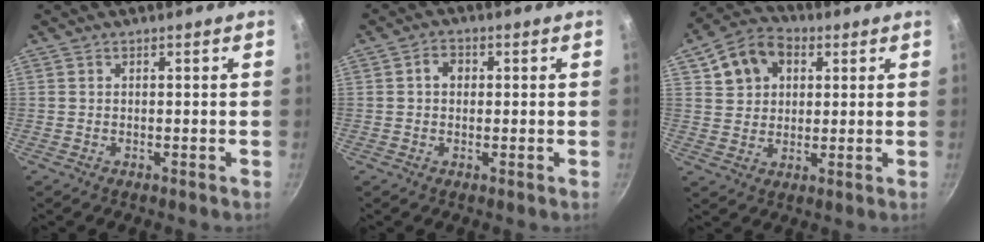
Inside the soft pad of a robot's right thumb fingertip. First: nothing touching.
{"total": 2.9, "force": [0.4, 2.3, 1.7], "torque": [-0.015, 0.006, 0.003]}
{"total": 10.8, "force": [4.0, 8.4, 5.6], "torque": [-0.081, 0.012, 0.059]}